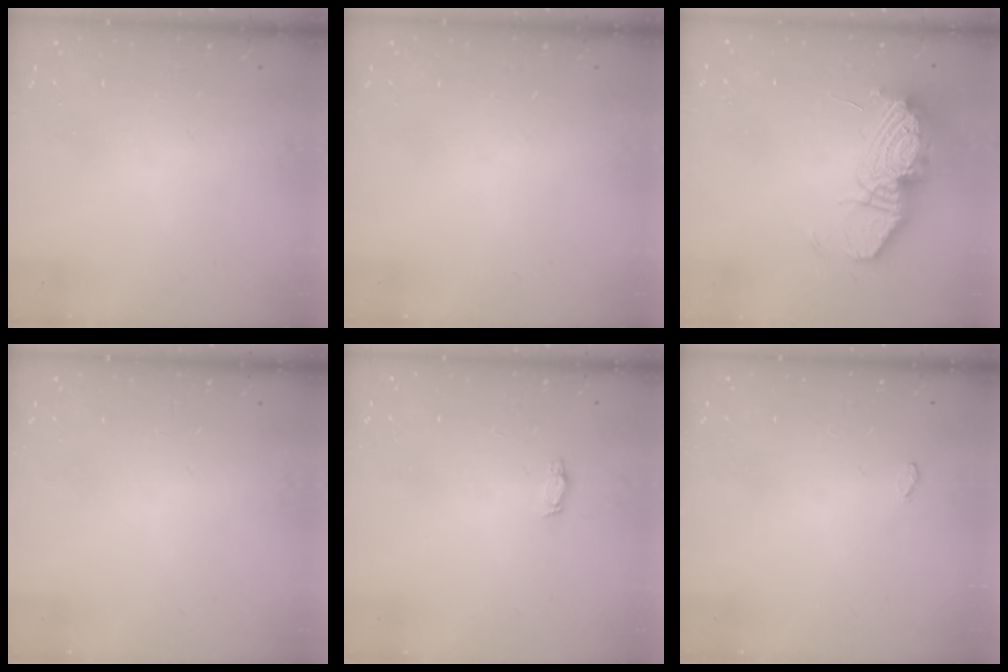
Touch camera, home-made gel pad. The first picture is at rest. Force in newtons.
{"total": 0.0}
{"total": 16.1, "press": 16.0, "slide": 1.3}
{"total": 0.0}
{"total": 2.9, "press": 2.8, "slide": 0.4}
{"total": 3.2, "press": 3.2, "slide": 0.5}